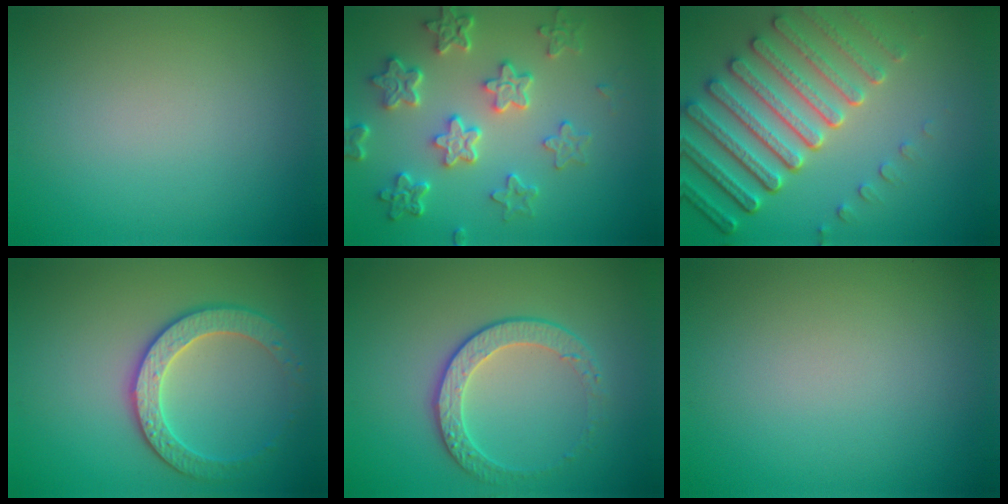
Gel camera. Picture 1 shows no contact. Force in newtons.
{"total": 6.2, "press": 4.6, "slide": 4.2}
{"total": 7.5, "press": 5.6, "slide": 5.0}
{"total": 3.6, "press": 3.5, "slide": 0.8}
{"total": 2.8, "press": 2.4, "slide": 1.4}
{"total": 0.0}